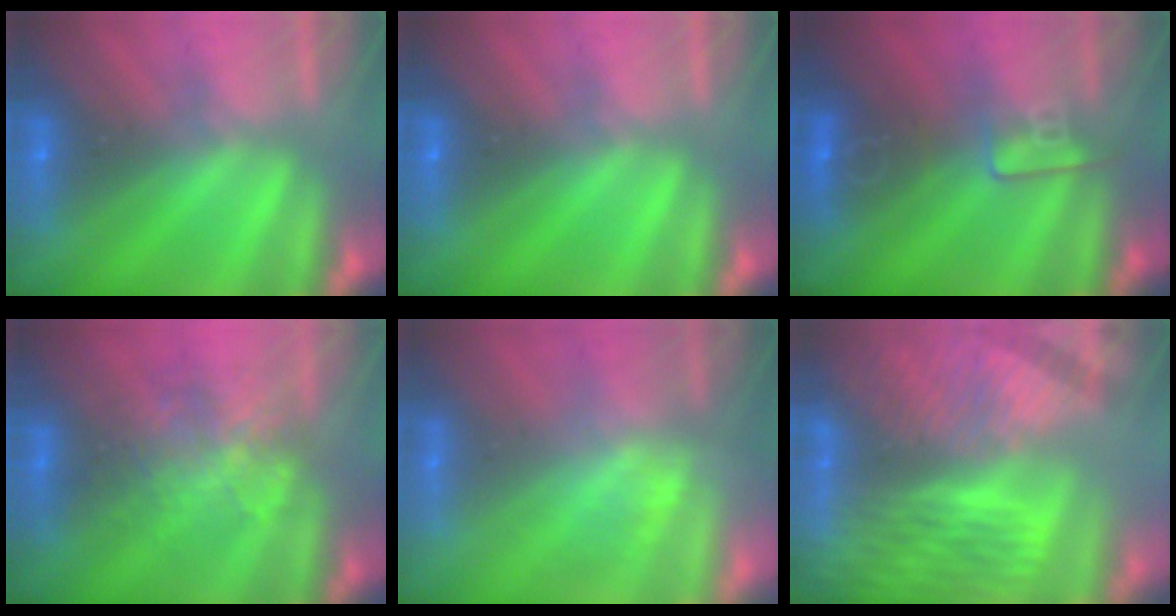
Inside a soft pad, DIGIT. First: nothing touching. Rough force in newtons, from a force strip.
{"total": 0.0}
{"total": 2.5}
{"total": 2.2}
{"total": 1.6}
{"total": 5.5}